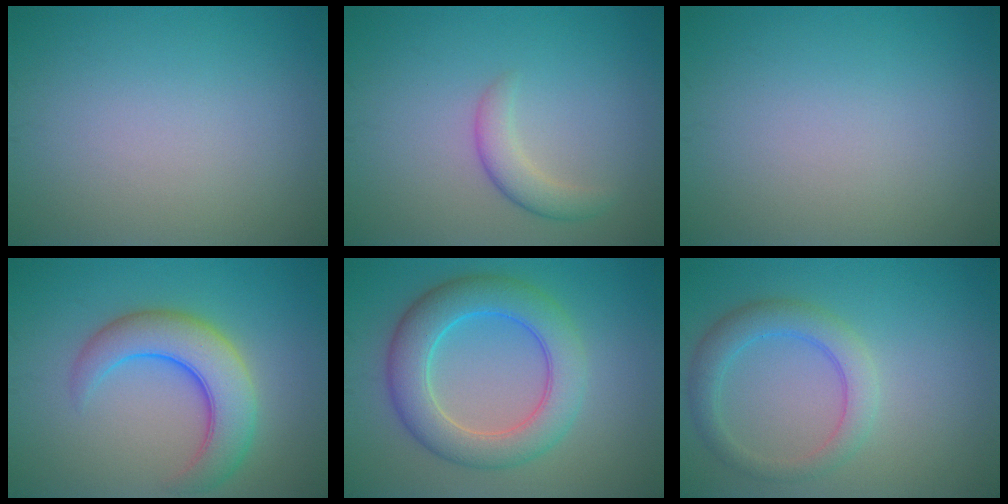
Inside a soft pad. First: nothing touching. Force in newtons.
{"total": 2.3, "press": 2.3, "slide": 0.1}
{"total": 0.0}
{"total": 6.7, "press": 6.7, "slide": 0.3}
{"total": 6.8, "press": 6.8, "slide": 0.1}
{"total": 3.6, "press": 3.6, "slide": 0.1}